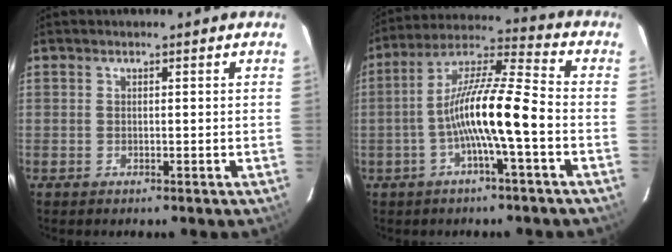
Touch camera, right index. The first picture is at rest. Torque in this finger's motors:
{"motor_torque": [1.47, -0.67, 0.69, 0.21]}